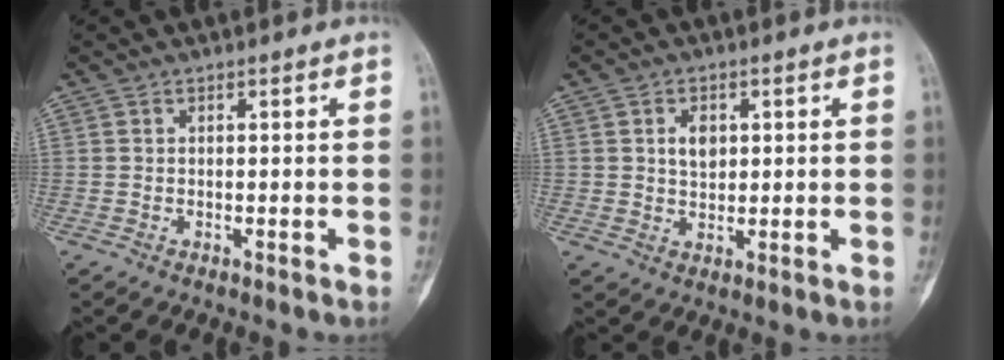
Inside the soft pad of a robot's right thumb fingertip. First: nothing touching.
{"total": 4.1, "force": [1.1, 3.0, 2.6], "torque": [-0.023, -0.004, 0.020]}